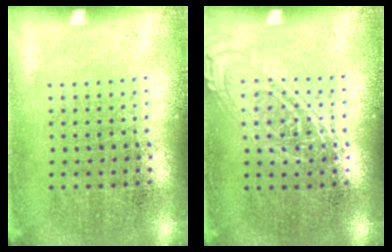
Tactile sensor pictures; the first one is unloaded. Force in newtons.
{"total": 1.0, "press": 1.0, "slide": 0.1}